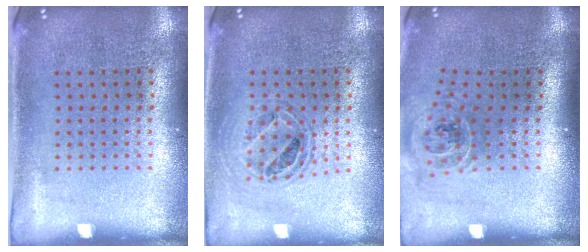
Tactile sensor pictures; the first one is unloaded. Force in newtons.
{"total": 0.8, "press": 0.8, "slide": 0.3}
{"total": 1.1, "press": 1.0, "slide": 0.3}